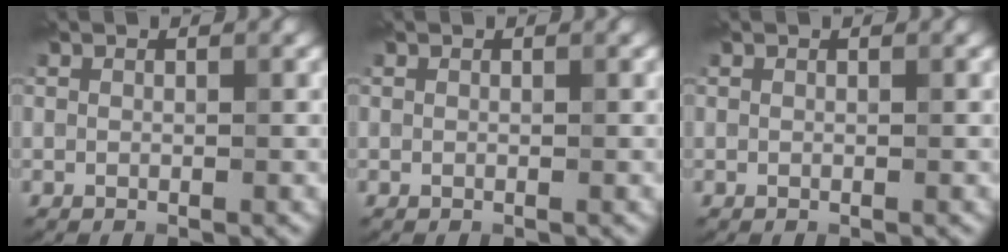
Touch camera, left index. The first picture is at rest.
{"total": 0.0}
{"total": 0.0}